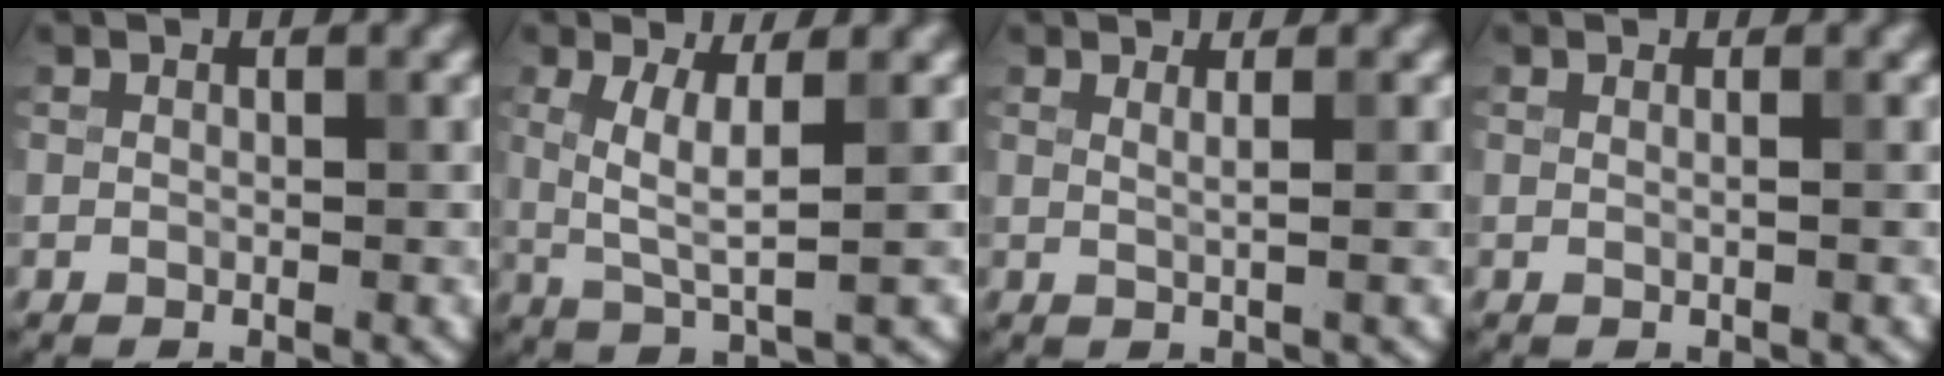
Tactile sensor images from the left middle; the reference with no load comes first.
{"total": 3.6, "force": [0.6, 0.7, 3.5], "torque": [-0.075, -0.002, 0.016]}
{"total": 1.5, "force": [0.6, 0.6, 1.3], "torque": [-0.014, -0.004, -0.003]}
{"total": 1.1, "force": [0.2, 0.5, 1.0], "torque": [-0.006, -0.001, -0.008]}